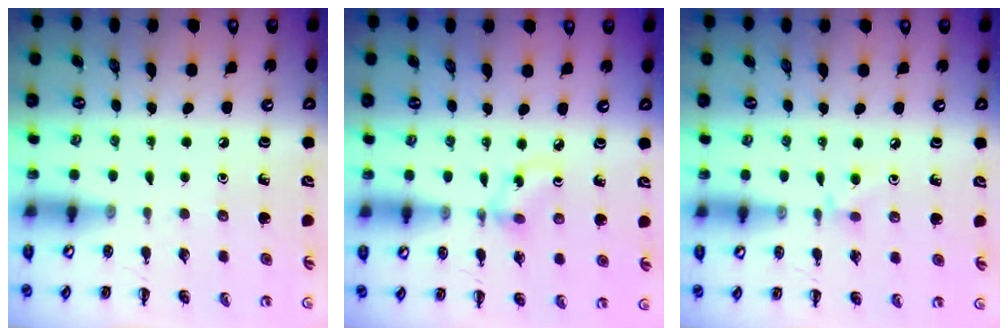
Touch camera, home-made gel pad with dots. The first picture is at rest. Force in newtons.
{"total": 2.9, "press": 2.8, "slide": 0.9}
{"total": 4.6, "press": 4.3, "slide": 1.7}